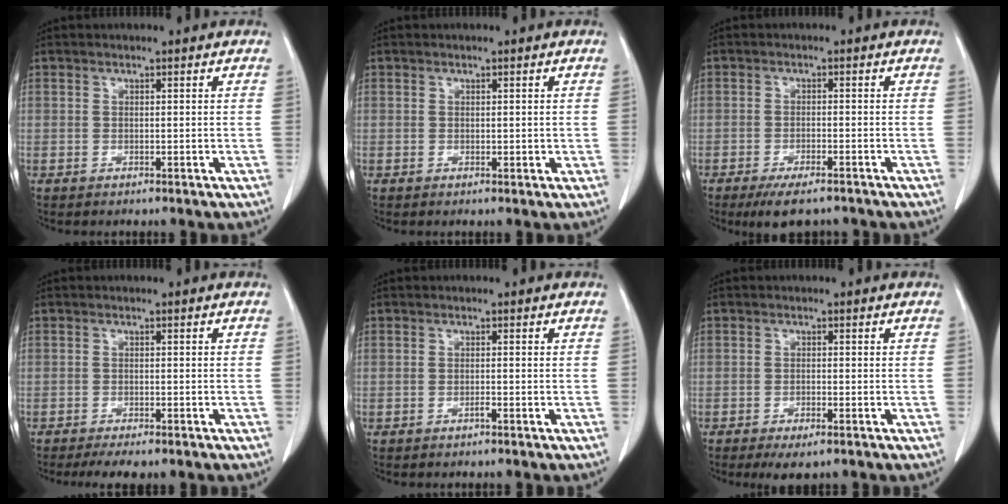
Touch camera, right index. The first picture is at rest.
{"total": 0.8, "force": [0.2, 0.6, 0.5], "torque": [-0.005, -0.002, 0.004]}
{"total": 6.4, "force": [-5.1, 1.5, 3.7], "torque": [-0.055, -0.011, -0.076]}
{"total": 4.6, "force": [-3.6, 1.0, 2.6], "torque": [-0.035, -0.009, -0.049]}
{"total": 0.5, "force": [-0.4, 0.0, 0.4], "torque": [-0.009, 0.001, -0.007]}
{"total": 3.7, "force": [-2.4, 0.9, 2.6], "torque": [-0.041, -0.006, -0.034]}